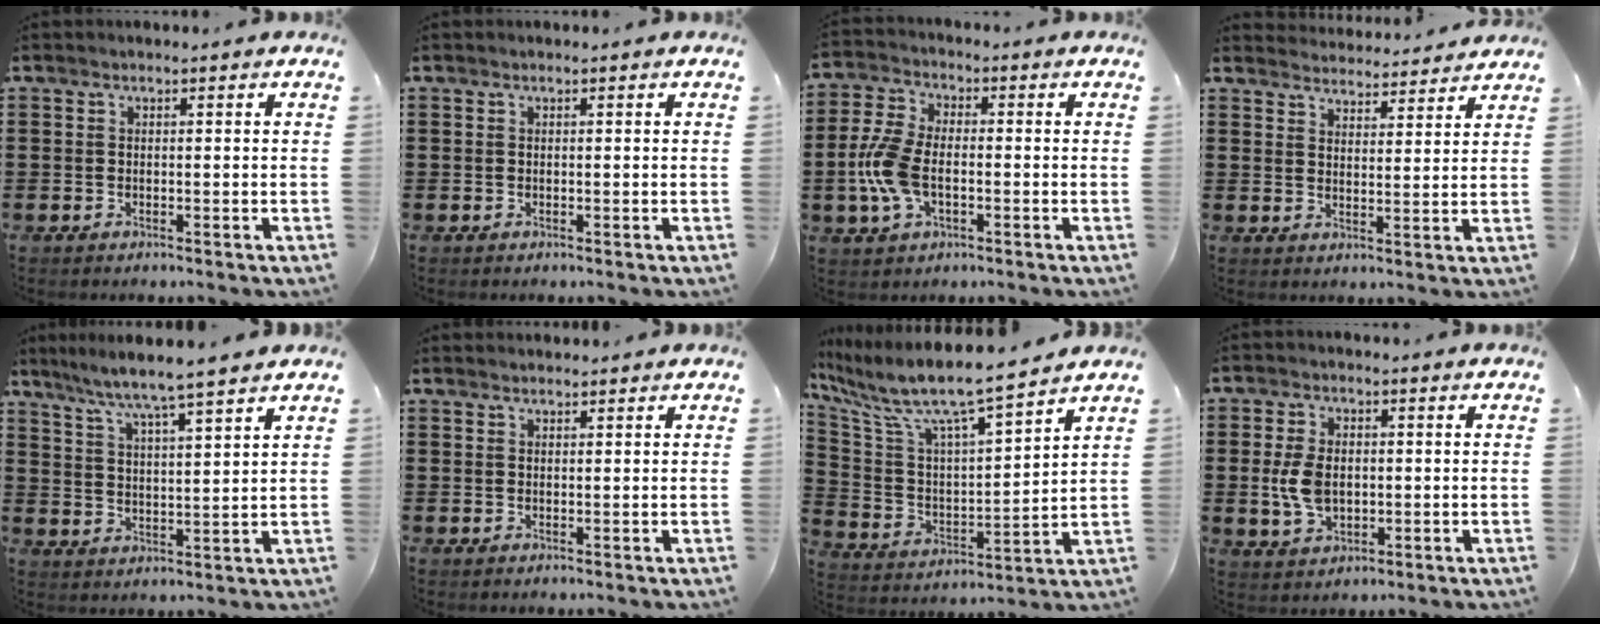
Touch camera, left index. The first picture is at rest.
{"total": 0.0}
{"total": 8.8, "force": [-1.5, 4.8, 7.2], "torque": [-0.179, -0.006, -0.033]}
{"total": 4.0, "force": [4.0, 0.2, -0.2], "torque": [-0.011, -0.021, 0.072]}
{"total": 5.0, "force": [4.5, -1.0, 2.0], "torque": [-0.061, -0.031, 0.073]}
{"total": 1.1, "force": [1.1, 0.2, 0.1], "torque": [-0.004, 0.000, 0.021]}
{"total": 8.4, "force": [7.0, 0.8, 4.5], "torque": [-0.120, -0.055, 0.112]}
{"total": 6.2, "force": [0.1, 4.0, 4.8], "torque": [-0.123, 0.002, -0.005]}